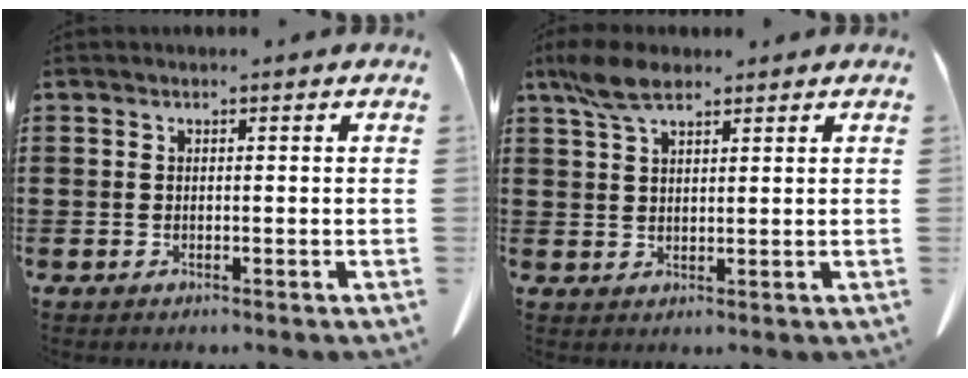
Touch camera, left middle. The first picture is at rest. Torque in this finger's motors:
{"motor_torque": [0.67, 0.50, 0.34, 0.13]}